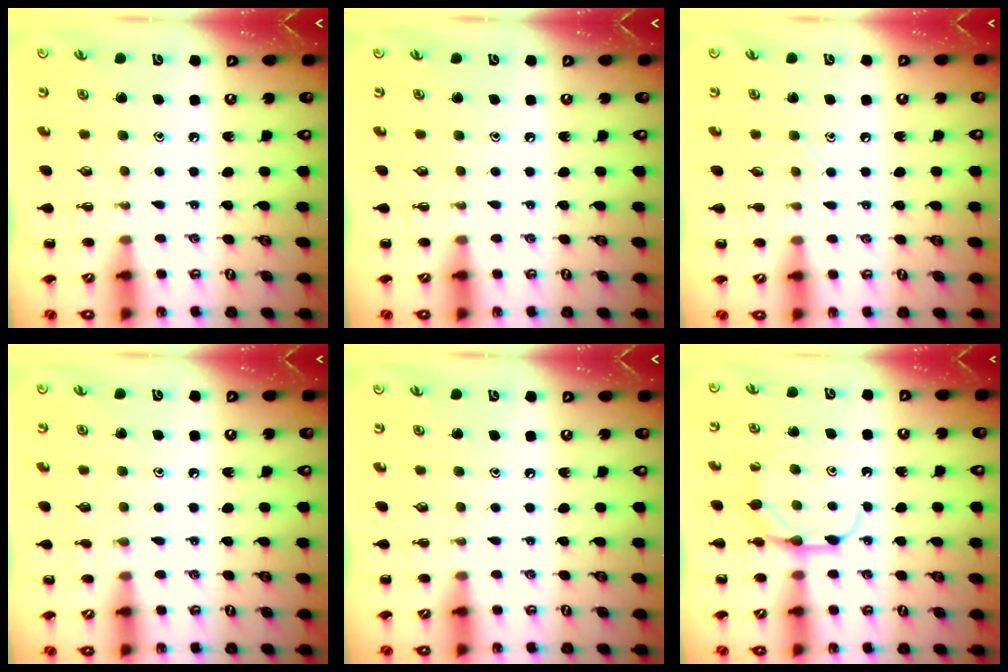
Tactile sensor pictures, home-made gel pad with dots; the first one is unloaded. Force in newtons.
{"total": 0.0}
{"total": 2.9, "press": 2.7, "slide": 0.9}
{"total": 3.7, "press": 3.5, "slide": 1.1}
{"total": 0.0}
{"total": 5.3, "press": 5.2, "slide": 0.9}